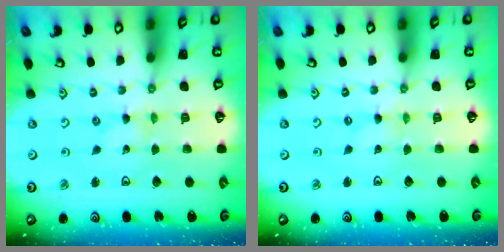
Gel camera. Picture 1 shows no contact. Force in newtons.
{"total": 0.0}